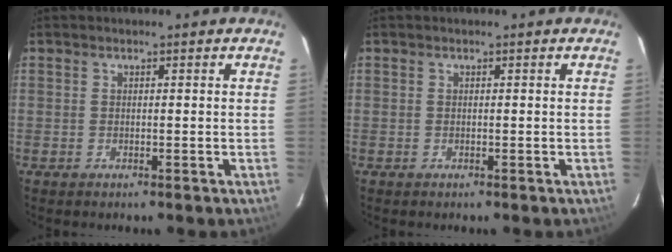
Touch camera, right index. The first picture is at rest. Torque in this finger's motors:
{"motor_torque": [0.00, 0.00, 0.00, 0.00]}